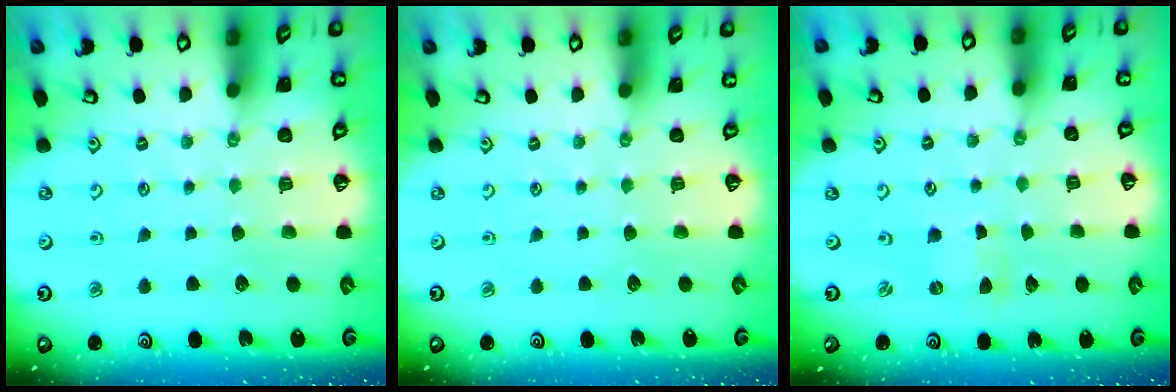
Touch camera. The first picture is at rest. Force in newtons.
{"total": 0.0}
{"total": 0.0}